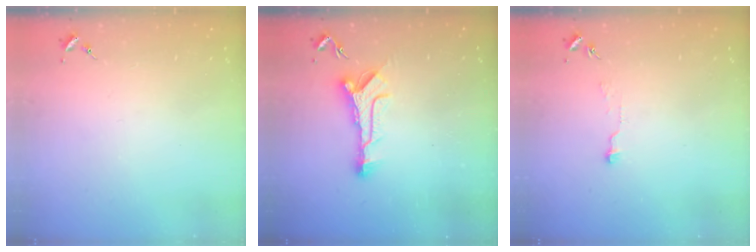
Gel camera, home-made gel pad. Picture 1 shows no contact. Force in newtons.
{"total": 10.9, "press": 10.9, "slide": 0.9}
{"total": 4.4, "press": 4.4, "slide": 0.2}